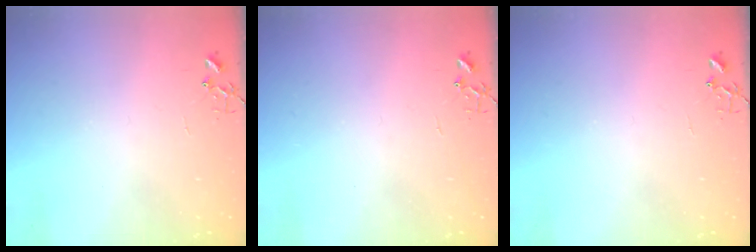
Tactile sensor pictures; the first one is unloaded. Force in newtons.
{"total": 0.0}
{"total": 0.0}